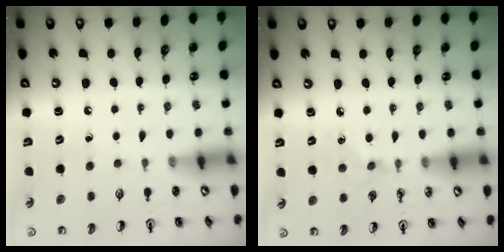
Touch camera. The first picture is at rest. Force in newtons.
{"total": 4.1, "press": 4.0, "slide": 0.6}